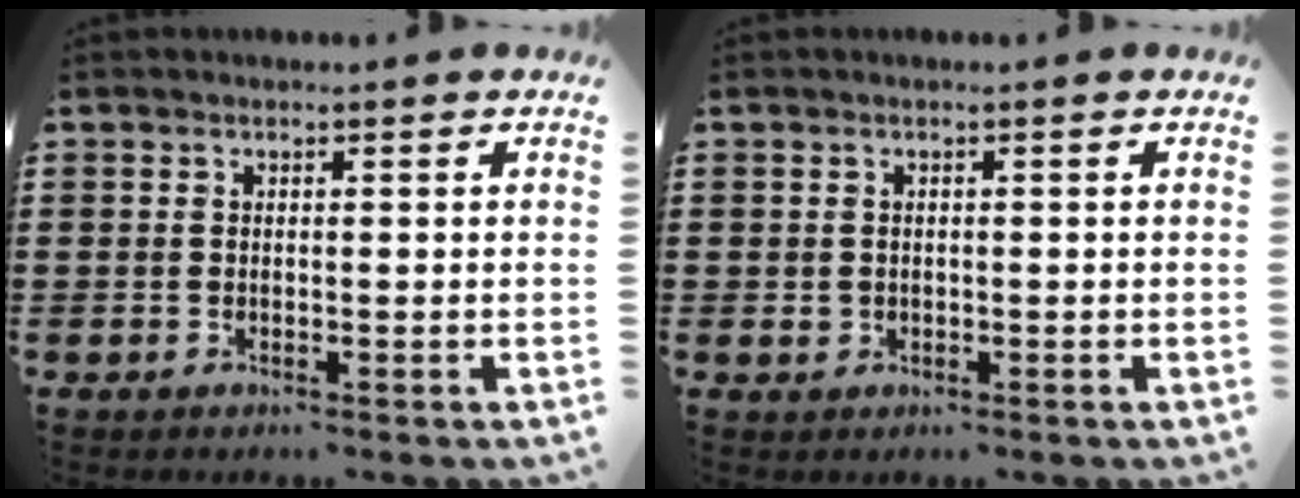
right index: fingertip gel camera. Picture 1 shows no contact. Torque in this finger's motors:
{"motor_torque": [1.10, 1.04, 0.04, 0.02]}